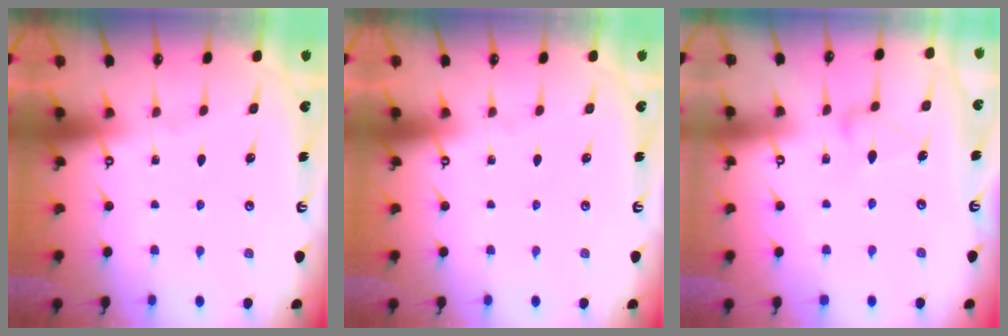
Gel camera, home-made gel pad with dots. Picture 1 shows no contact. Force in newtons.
{"total": 0.0}
{"total": 9.2, "press": 9.1, "slide": 0.6}